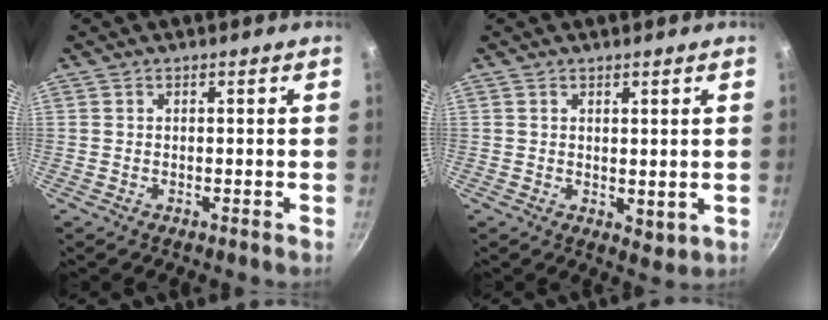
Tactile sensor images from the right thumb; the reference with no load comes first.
{"total": 3.1, "force": [1.4, 1.7, 2.1], "torque": [-0.025, -0.014, 0.023]}